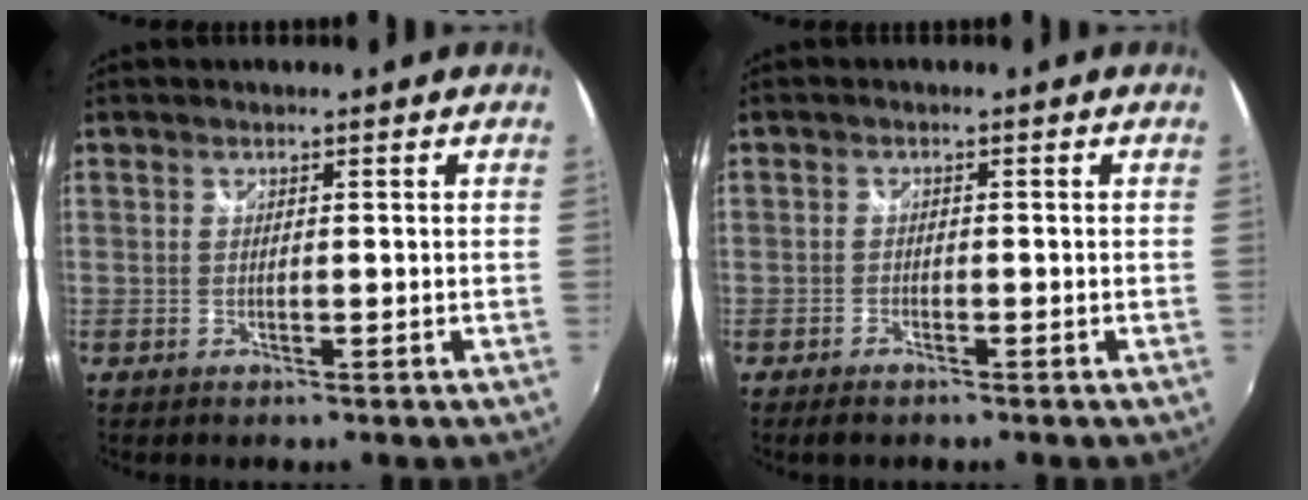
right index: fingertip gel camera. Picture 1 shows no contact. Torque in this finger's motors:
{"motor_torque": [0.04, -0.08, -0.05, -0.05]}